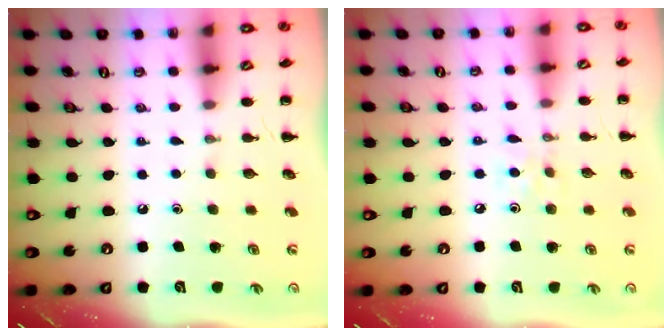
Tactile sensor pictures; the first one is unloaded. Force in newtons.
{"total": 3.7, "press": 3.5, "slide": 1.4}